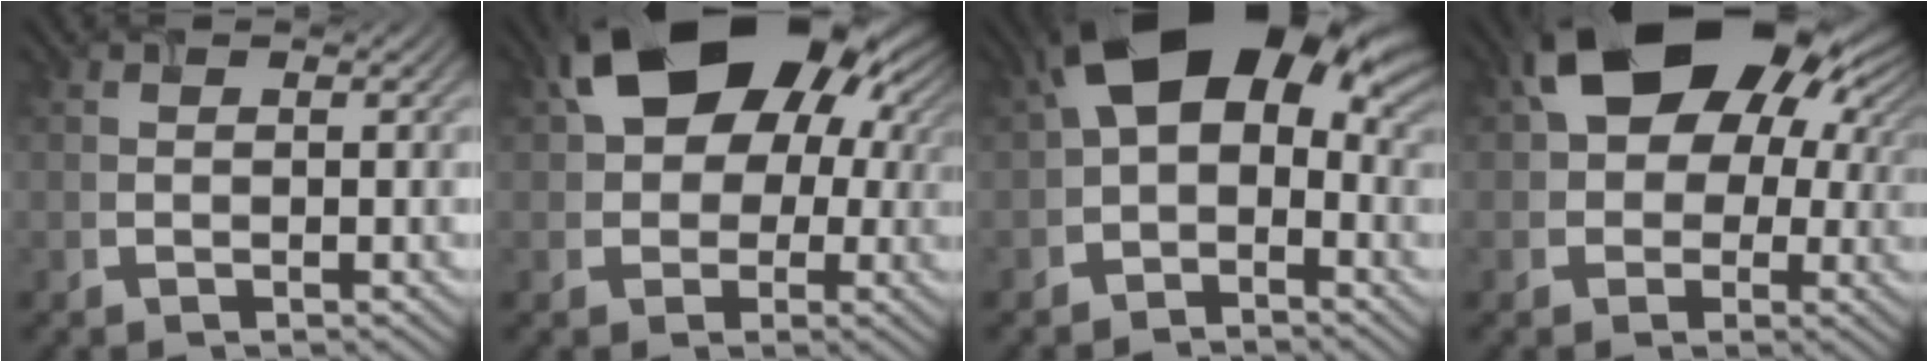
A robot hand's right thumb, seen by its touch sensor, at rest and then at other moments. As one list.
[{"total": 16.0, "force": [4.9, 11.6, 9.9], "torque": [-0.132, 0.028, 0.068]}, {"total": 11.1, "force": [1.7, 7.1, 8.3], "torque": [-0.147, 0.007, 0.014]}, {"total": 14.2, "force": [4.5, 9.9, 9.1], "torque": [-0.126, 0.013, 0.063]}]